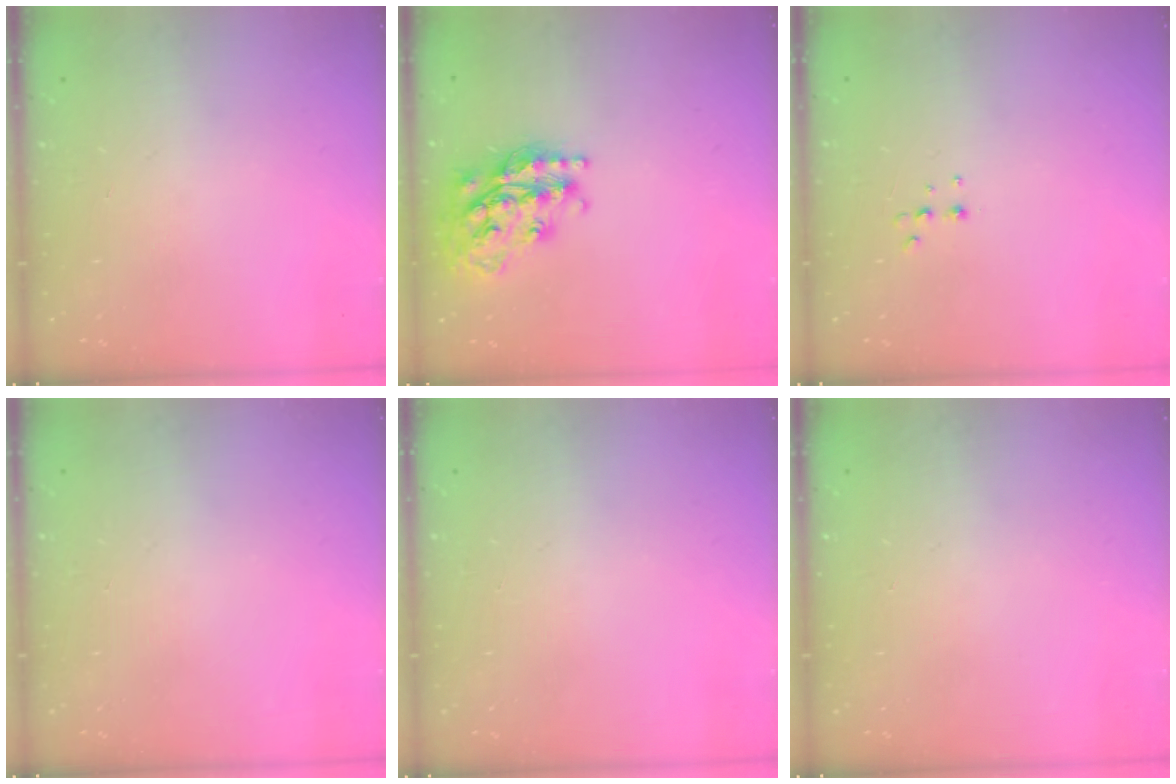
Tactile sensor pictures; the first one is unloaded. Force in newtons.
{"total": 19.6, "press": 19.6, "slide": 1.4}
{"total": 4.4, "press": 4.3, "slide": 1.0}
{"total": 0.0}
{"total": 0.0}
{"total": 0.0}